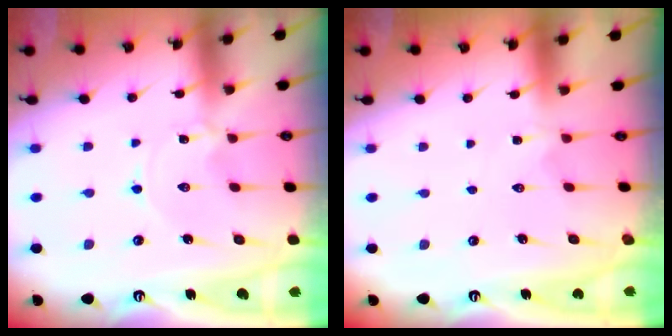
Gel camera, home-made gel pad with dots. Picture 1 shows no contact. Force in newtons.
{"total": 1.2, "press": 1.2, "slide": 0.4}